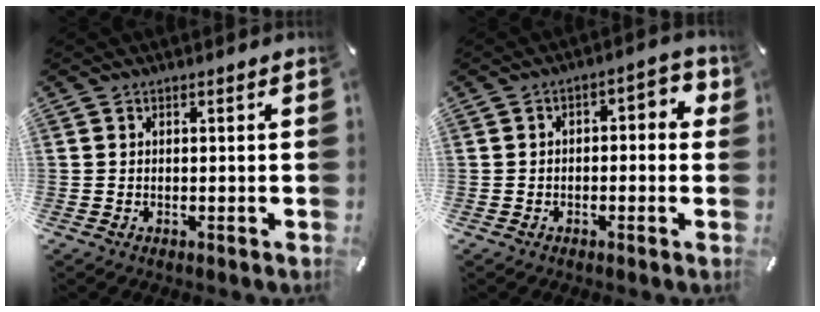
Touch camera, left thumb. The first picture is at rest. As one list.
[{"total": 3.8, "force": [-1.5, 2.2, 2.8], "torque": [-0.045, 0.014, -0.033]}]